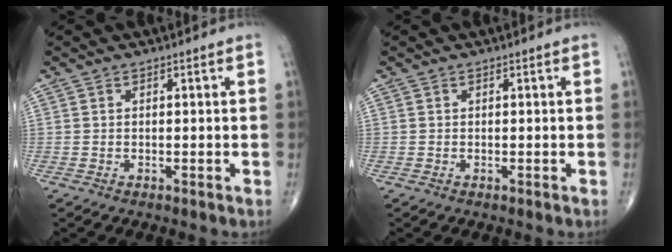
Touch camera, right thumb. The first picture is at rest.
{"total": 0.0}